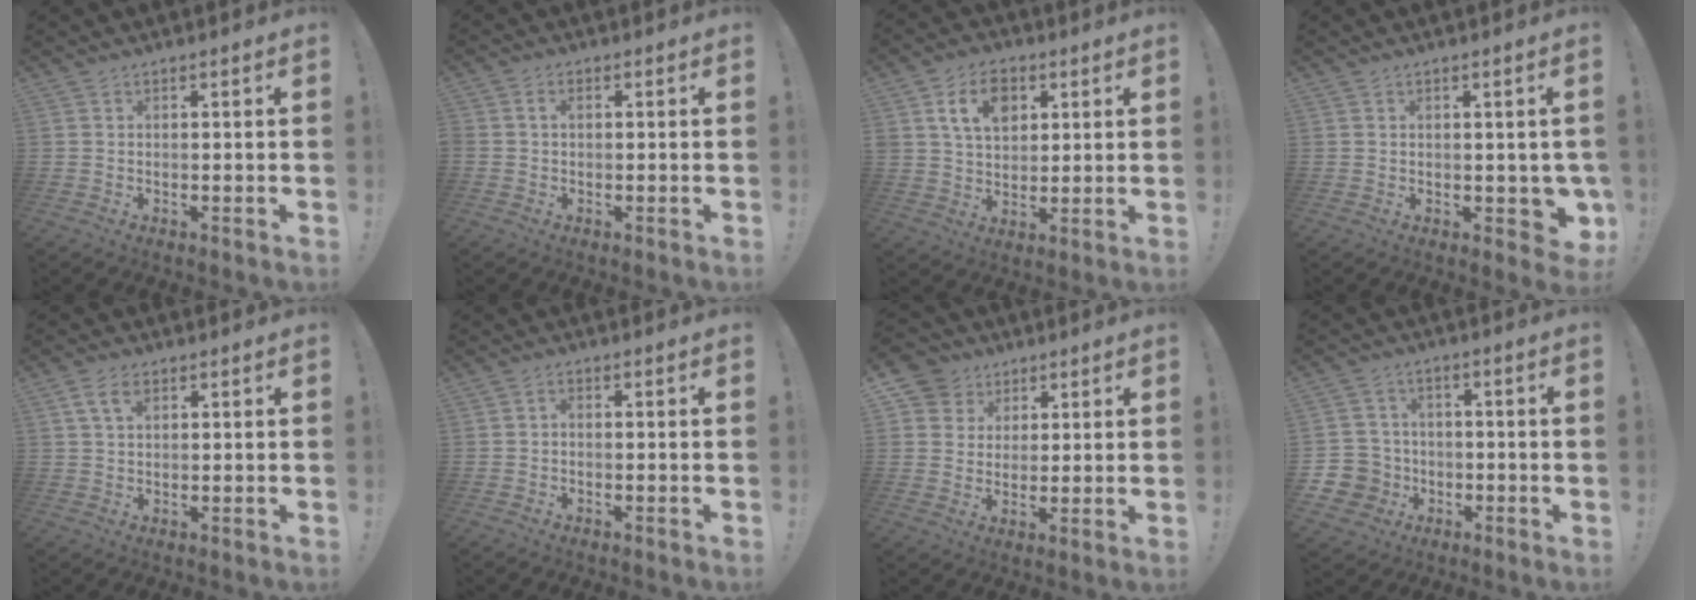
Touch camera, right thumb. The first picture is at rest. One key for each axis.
{"total": 1.5, "fx": 0.1, "fy": 1.1, "fz": 1.1, "tx": -0.029, "ty": 0.010, "tz": 0.002}
{"total": 11.4, "fx": 4.7, "fy": 8.1, "fz": 6.5, "tx": -0.101, "ty": -0.004, "tz": 0.087}
{"total": 5.1, "fx": -0.5, "fy": 3.5, "fz": 3.8, "tx": -0.027, "ty": 0.003, "tz": -0.001}
{"total": 4.8, "fx": 2.1, "fy": 2.7, "fz": 3.3, "tx": -0.060, "ty": -0.001, "tz": 0.040}
{"total": 1.0, "fx": -0.7, "fy": 0.5, "fz": 0.6, "tx": -0.018, "ty": 0.007, "tz": -0.013}
{"total": 8.3, "fx": 3.7, "fy": 7.3, "fz": 1.4, "tx": -0.022, "ty": -0.021, "tz": 0.078}
{"total": 8.1, "fx": -2.3, "fy": 7.6, "fz": 1.9, "tx": -0.048, "ty": 0.018, "tz": -0.037}